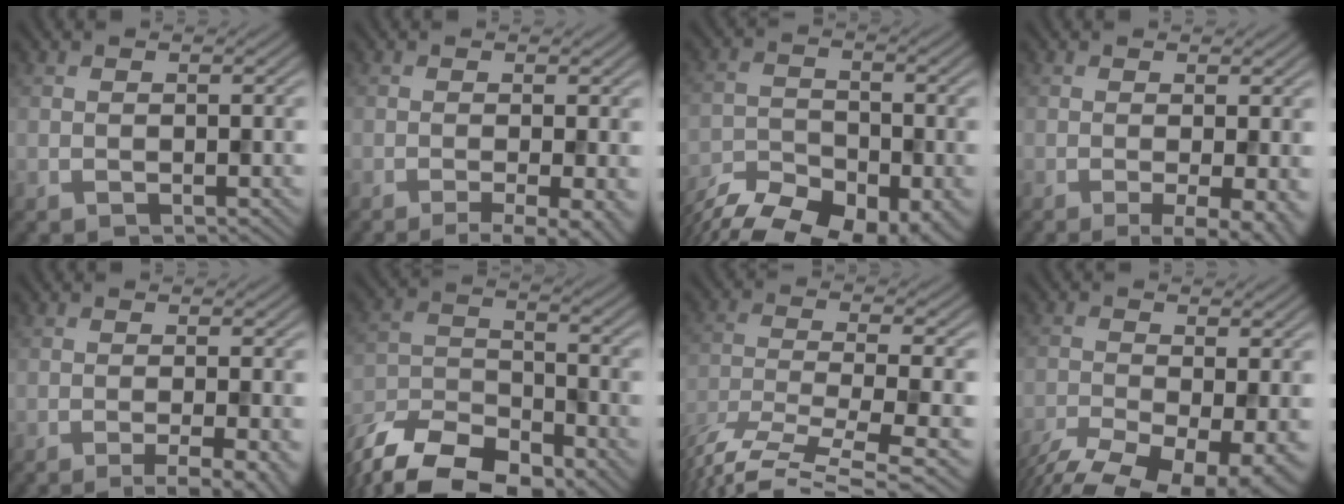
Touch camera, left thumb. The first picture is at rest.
{"total": 5.1, "force": [-2.2, 1.0, 4.5], "torque": [-0.060, -0.003, -0.033]}
{"total": 13.6, "force": [-10.9, 5.7, 5.7], "torque": [-0.106, -0.036, -0.157]}
{"total": 4.7, "force": [-1.2, 1.0, 4.5], "torque": [-0.067, -0.007, -0.017]}
{"total": 4.8, "force": [-2.3, 0.9, 4.2], "torque": [-0.050, 0.003, -0.038]}
{"total": 13.4, "force": [-10.4, 5.4, 6.5], "torque": [-0.138, -0.029, -0.175]}
{"total": 11.3, "force": [-8.3, 2.6, 7.2], "torque": [-0.153, -0.021, -0.142]}
{"total": 12.2, "force": [-8.1, 4.4, 8.0], "torque": [-0.155, -0.049, -0.115]}